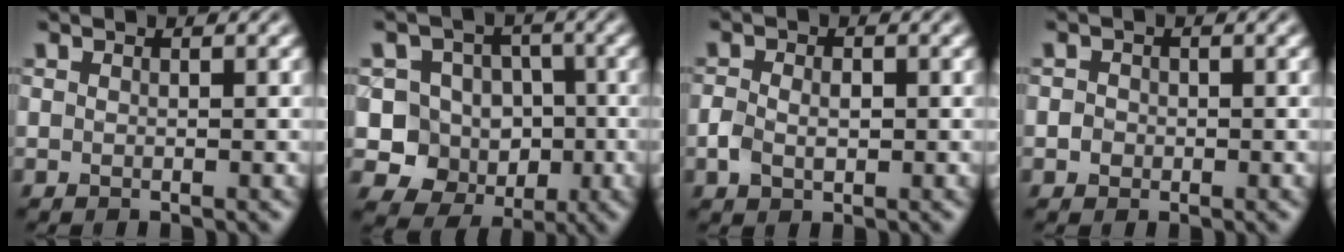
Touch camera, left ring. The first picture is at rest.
{"total": 8.6, "force": [-1.7, 8.0, 2.7], "torque": [-0.037, 0.022, -0.055]}
{"total": 2.4, "force": [-0.6, 1.7, 1.7], "torque": [-0.033, -0.002, -0.011]}
{"total": 1.2, "force": [-0.2, 1.1, 0.4], "torque": [0.000, -0.002, -0.008]}